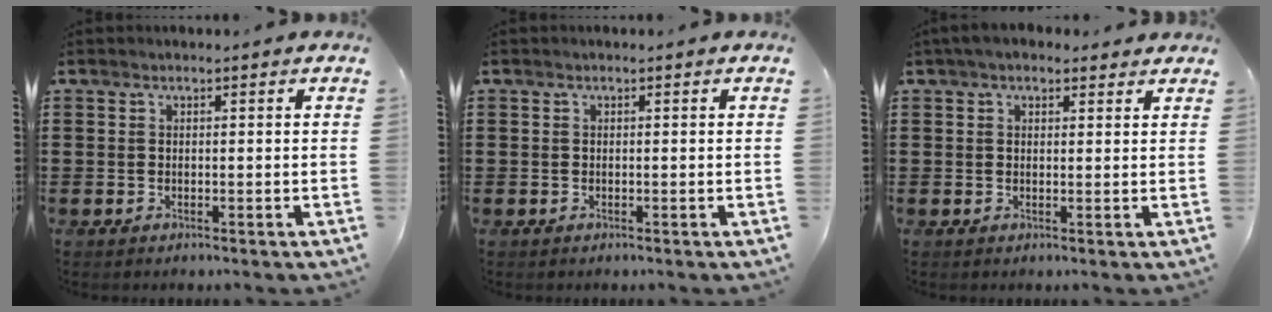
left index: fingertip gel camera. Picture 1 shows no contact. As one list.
[{"total": 0.0}, {"total": 3.0, "force": [2.4, 1.5, 1.1], "torque": [-0.028, 0.005, 0.044]}]